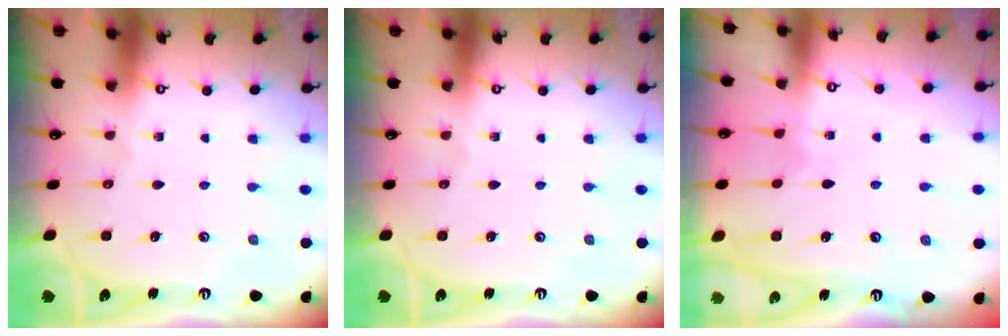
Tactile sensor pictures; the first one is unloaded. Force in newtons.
{"total": 0.0}
{"total": 4.6, "press": 4.6, "slide": 0.1}